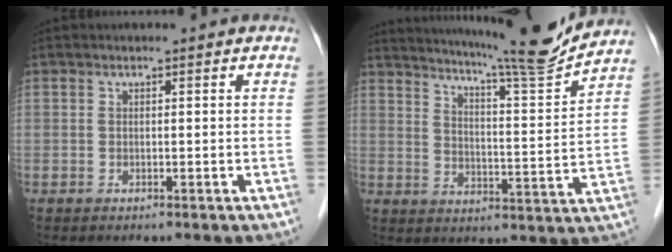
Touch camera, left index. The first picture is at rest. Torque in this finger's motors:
{"motor_torque": [0.48, -0.60, 0.23, 0.11]}